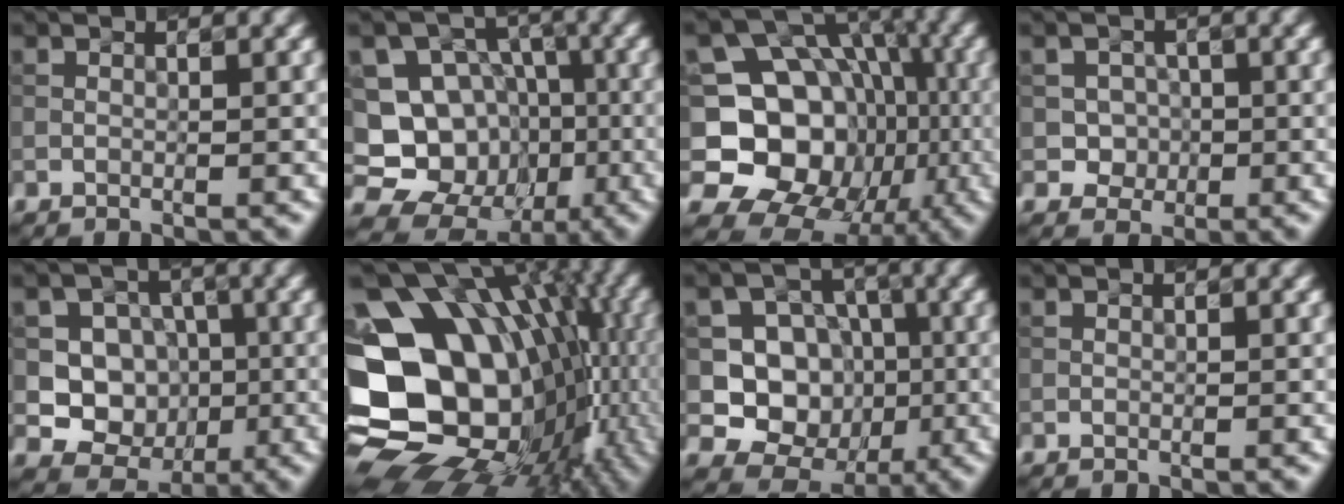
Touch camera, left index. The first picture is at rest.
{"total": 14.7, "force": [-3.8, 13.5, 4.4], "torque": [-0.132, 0.002, -0.045]}
{"total": 14.2, "force": [-2.3, 12.5, 6.5], "torque": [-0.107, 0.001, -0.062]}
{"total": 2.2, "force": [-0.3, 2.1, 0.6], "torque": [0.004, 0.000, -0.011]}
{"total": 7.1, "force": [-0.5, 6.6, 2.4], "torque": [-0.032, 0.013, -0.030]}
{"total": 19.3, "force": [-2.5, 14.8, 12.1], "torque": [-0.190, 0.015, -0.021]}
{"total": 8.1, "force": [-0.7, 7.5, 2.9], "torque": [-0.045, 0.011, -0.036]}
{"total": 0.0}